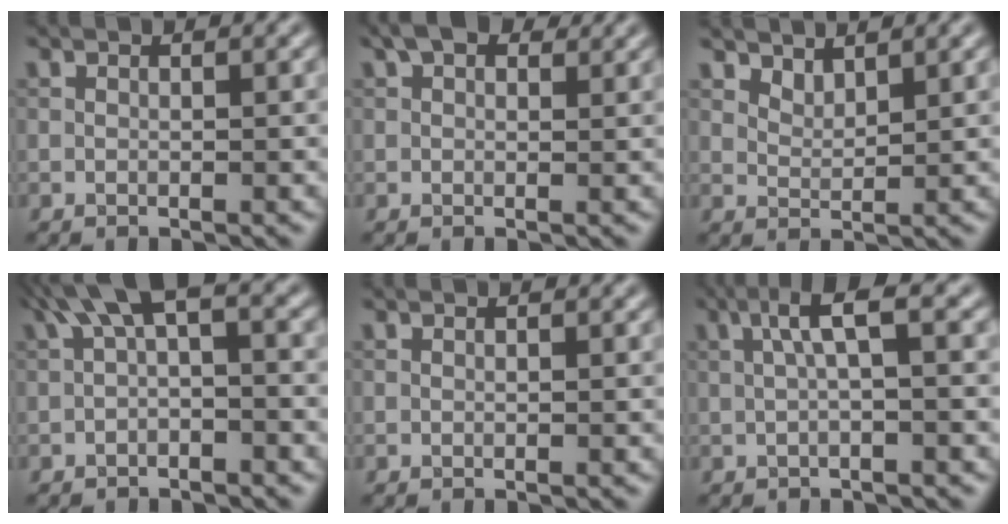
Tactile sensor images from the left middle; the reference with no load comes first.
{"total": 3.2, "force": [2.0, 1.7, 1.9], "torque": [-0.032, 0.007, 0.027]}
{"total": 2.0, "force": [1.9, 0.6, 0.6], "torque": [-0.015, -0.008, 0.041]}
{"total": 4.4, "force": [0.8, 1.6, 4.1], "torque": [-0.062, 0.016, 0.002]}
{"total": 0.0}
{"total": 3.2, "force": [0.5, 0.4, 3.1], "torque": [-0.057, 0.016, 0.005]}